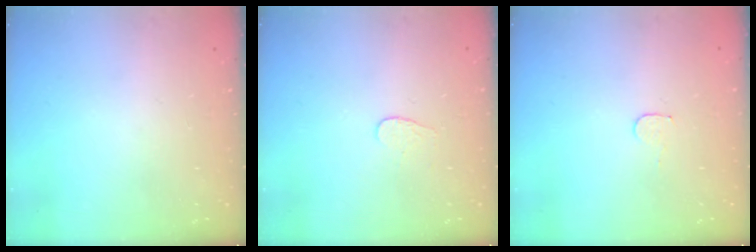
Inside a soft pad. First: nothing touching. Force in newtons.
{"total": 3.2, "press": 3.2, "slide": 0.3}
{"total": 3.7, "press": 3.7, "slide": 0.3}